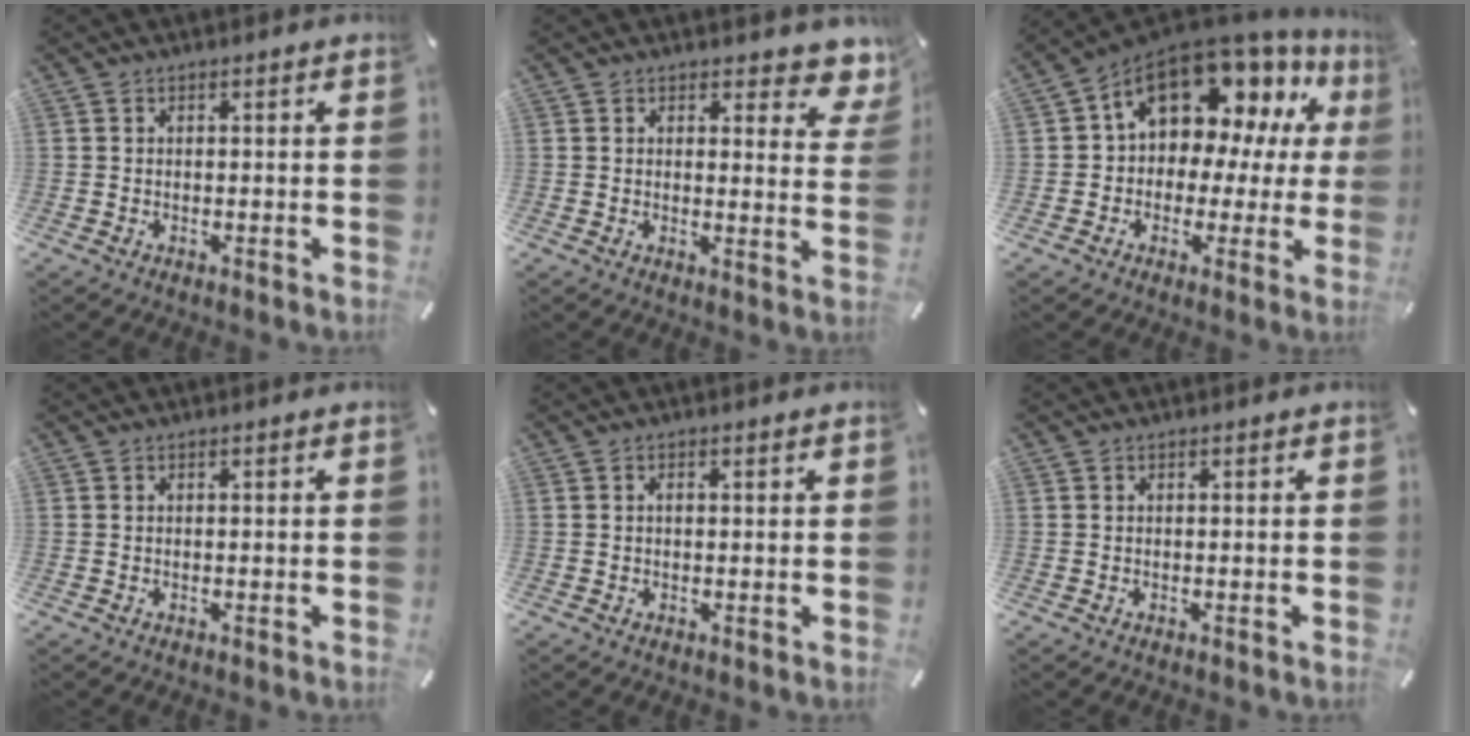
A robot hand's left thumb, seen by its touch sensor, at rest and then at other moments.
{"total": 5.3, "force": [3.7, 2.8, 2.5], "torque": [-0.009, -0.030, 0.060]}
{"total": 15.2, "force": [7.9, 9.8, 8.6], "torque": [-0.129, -0.060, 0.139]}
{"total": 0.0}
{"total": 0.8, "force": [0.2, 0.3, 0.7], "torque": [-0.015, 0.001, 0.003]}
{"total": 0.0}